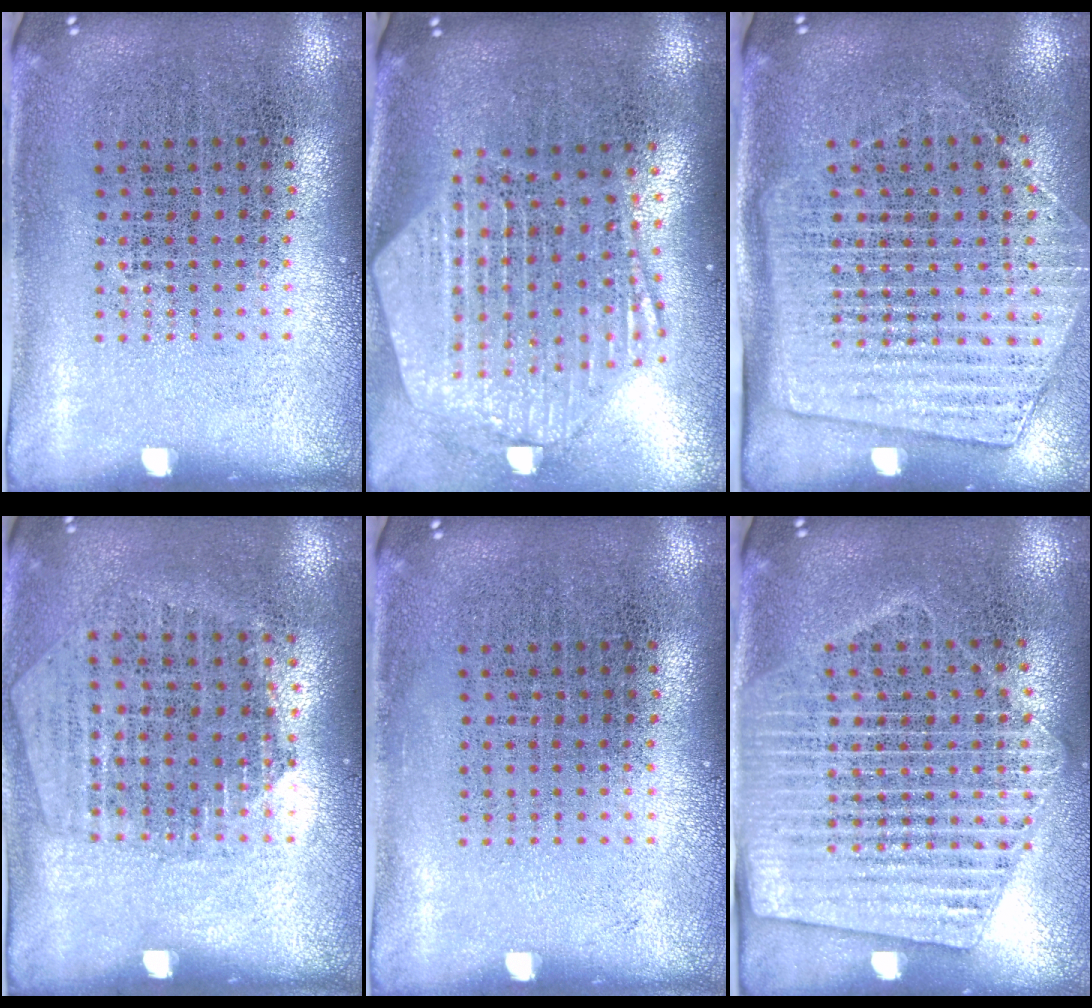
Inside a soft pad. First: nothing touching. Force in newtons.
{"total": 2.7, "press": 2.2, "slide": 1.5}
{"total": 1.7, "press": 1.5, "slide": 0.8}
{"total": 1.2, "press": 1.1, "slide": 0.4}
{"total": 0.0}
{"total": 2.0, "press": 1.8, "slide": 0.9}